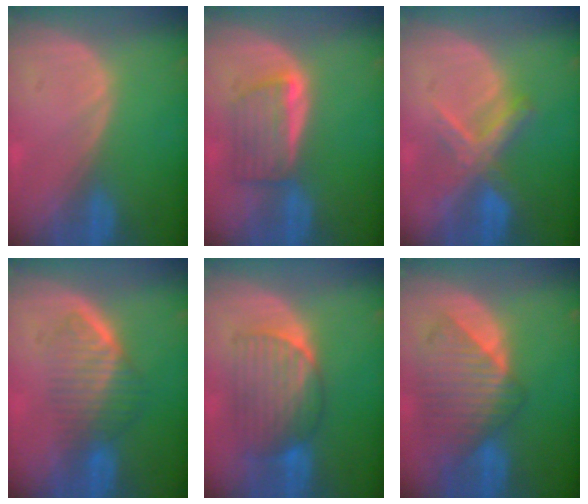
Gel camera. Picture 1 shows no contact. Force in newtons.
{"total": 5.6, "press": 5.5, "slide": 1.4}
{"total": 6.7, "press": 6.1, "slide": 2.9}
{"total": 6.6, "press": 5.9, "slide": 2.9}
{"total": 7.4, "press": 7.3, "slide": 0.9}
{"total": 9.2, "press": 8.2, "slide": 4.0}